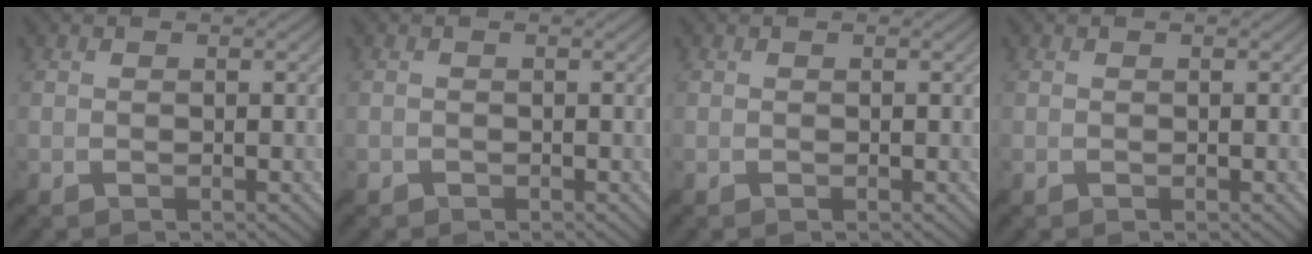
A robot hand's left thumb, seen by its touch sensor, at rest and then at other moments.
{"total": 0.7, "force": [-0.4, 0.5, -0.1], "torque": [0.004, -0.003, -0.011]}
{"total": 0.0}
{"total": 0.0}